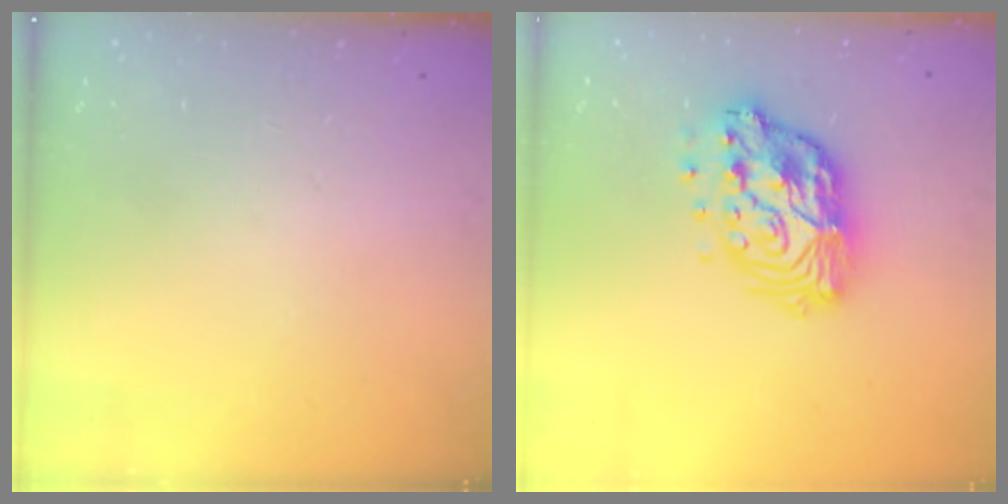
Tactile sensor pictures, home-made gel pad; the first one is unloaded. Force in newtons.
{"total": 15.5, "press": 15.5, "slide": 1.3}